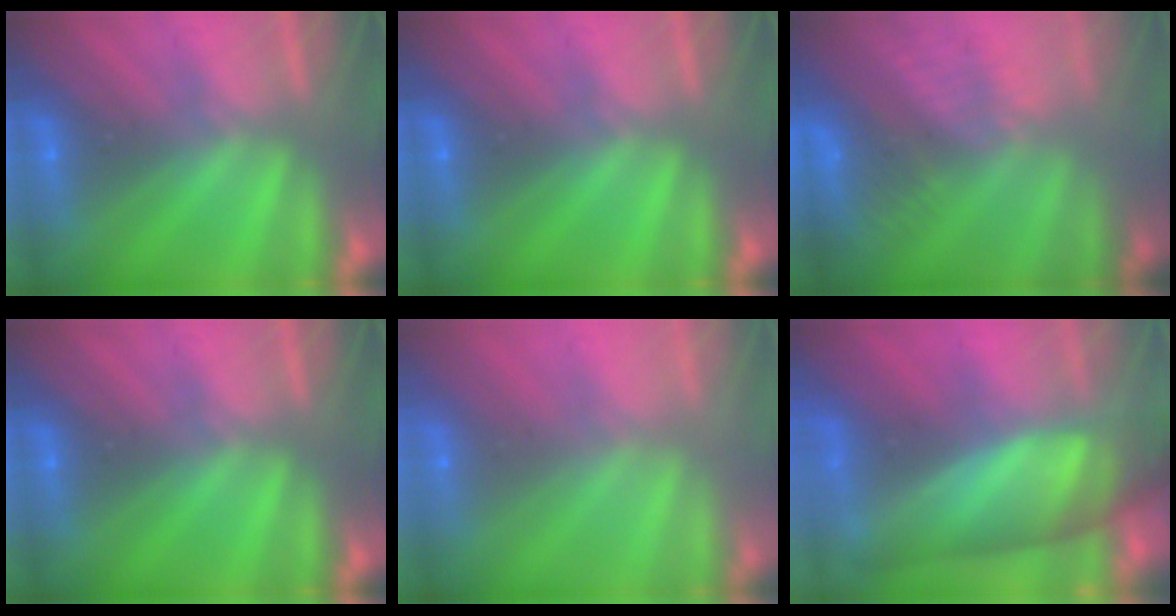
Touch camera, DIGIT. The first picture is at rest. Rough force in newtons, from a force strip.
{"total": 0.0}
{"total": 7.3}
{"total": 0.0}
{"total": 6.8}
{"total": 10.0}